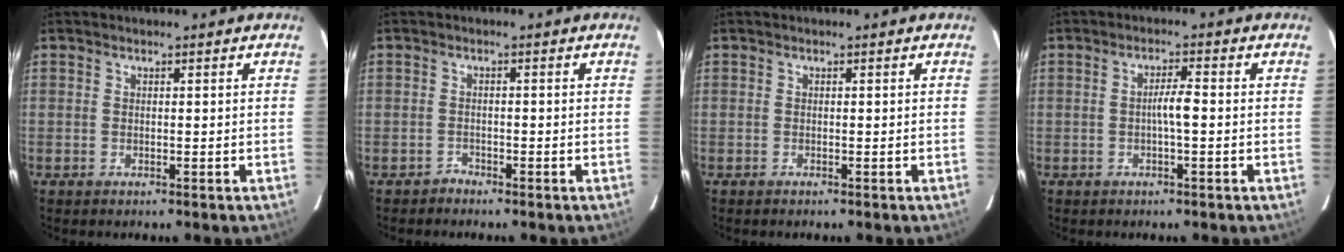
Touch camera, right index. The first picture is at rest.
{"total": 1.1, "force": [-0.9, 0.4, -0.3], "torque": [0.009, 0.001, -0.021]}
{"total": 0.0}
{"total": 3.5, "force": [-0.5, 0.3, 3.5], "torque": [-0.060, 0.006, -0.008]}